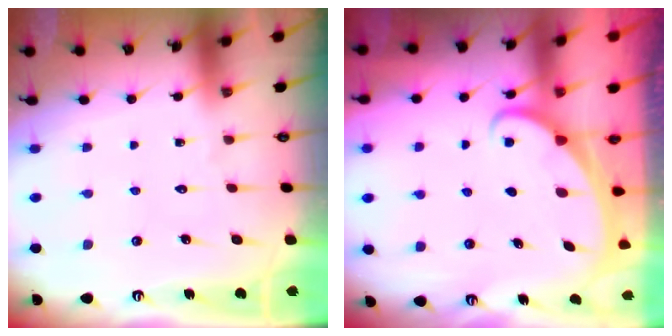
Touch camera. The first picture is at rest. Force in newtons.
{"total": 1.6, "press": 1.6, "slide": 0.1}